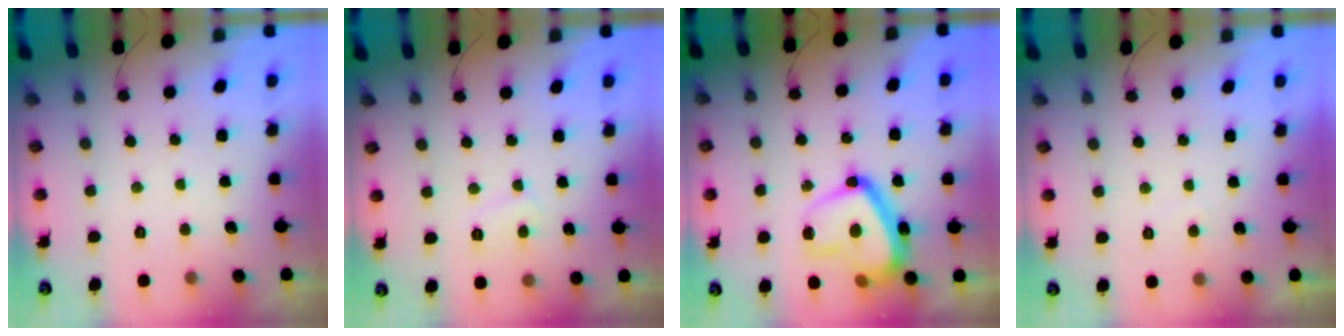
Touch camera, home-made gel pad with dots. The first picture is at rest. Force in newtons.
{"total": 4.2, "press": 4.2, "slide": 0.5}
{"total": 18.4, "press": 18.3, "slide": 1.4}
{"total": 0.0}